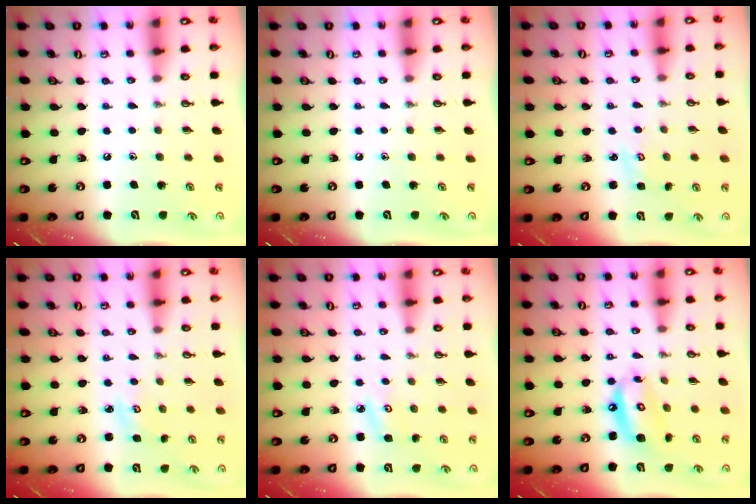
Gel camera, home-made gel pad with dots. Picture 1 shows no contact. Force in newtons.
{"total": 0.0}
{"total": 1.7, "press": 1.7, "slide": 0.2}
{"total": 2.9, "press": 2.8, "slide": 0.3}
{"total": 4.3, "press": 4.3, "slide": 0.5}
{"total": 11.7, "press": 11.6, "slide": 1.3}